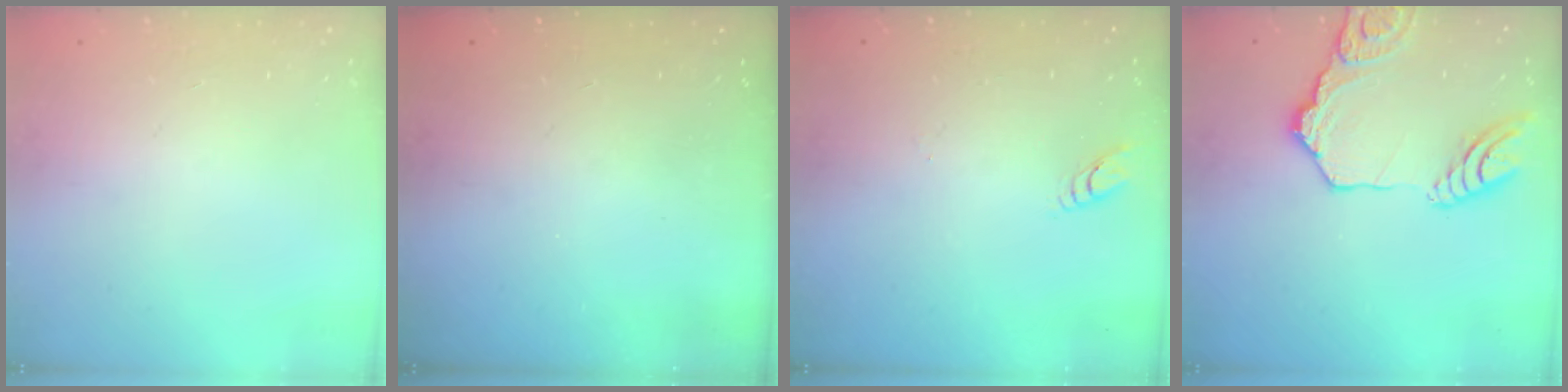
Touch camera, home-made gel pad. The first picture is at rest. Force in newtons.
{"total": 0.0}
{"total": 2.7, "press": 2.7, "slide": 0.3}
{"total": 17.1, "press": 17.0, "slide": 2.1}